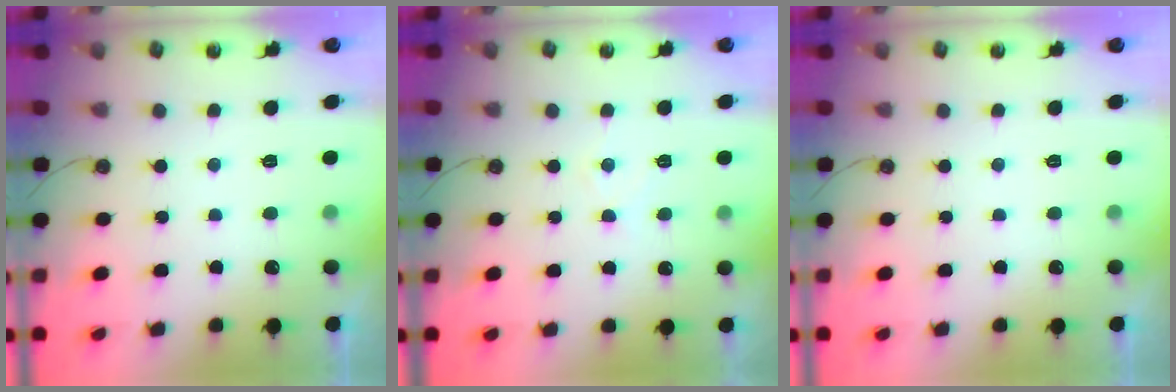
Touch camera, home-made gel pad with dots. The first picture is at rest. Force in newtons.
{"total": 4.6, "press": 4.5, "slide": 0.7}
{"total": 0.0}